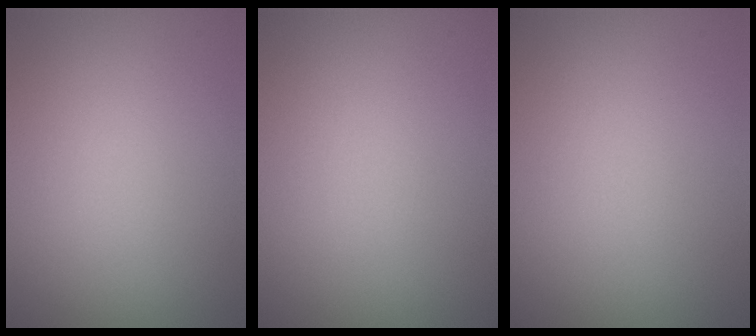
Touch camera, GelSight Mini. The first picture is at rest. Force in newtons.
{"total": 0.0}
{"total": 0.0}